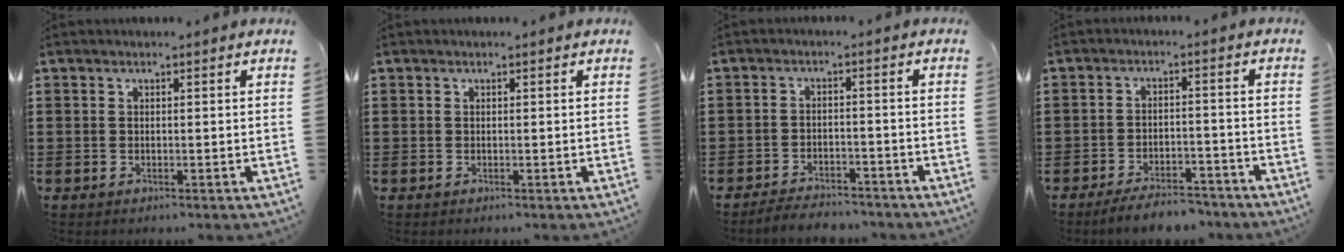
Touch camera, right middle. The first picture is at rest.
{"total": 0.0}
{"total": 3.5, "force": [-3.5, 0.4, 0.1], "torque": [-0.008, 0.001, -0.073]}
{"total": 4.9, "force": [-4.7, 0.6, 1.4], "torque": [-0.029, -0.001, -0.092]}